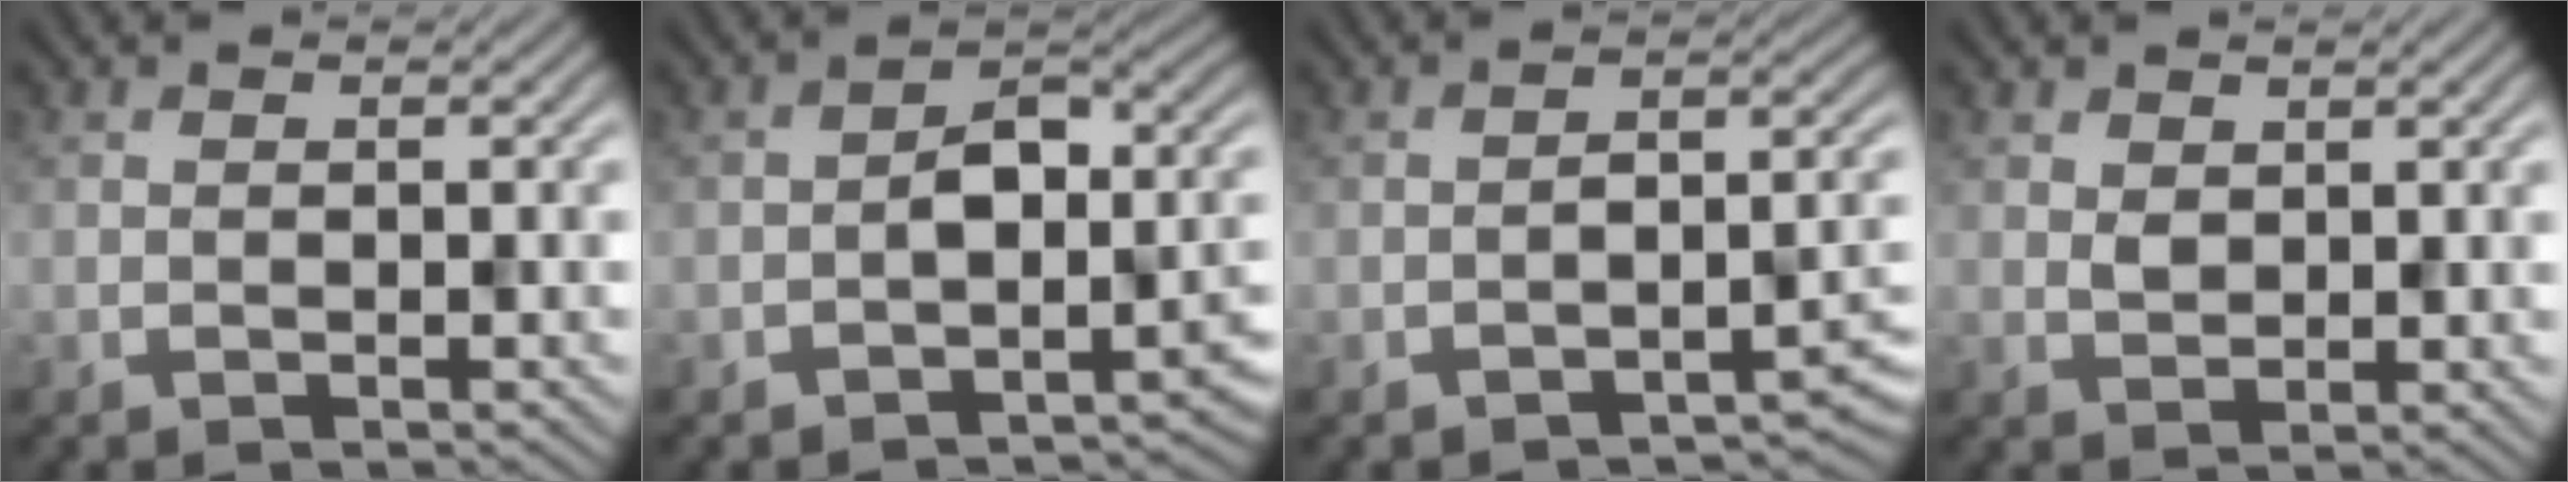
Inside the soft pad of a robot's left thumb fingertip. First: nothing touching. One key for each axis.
{"total": 7.5, "fx": -2.4, "fy": 4.5, "fz": 5.4, "tx": -0.061, "ty": -0.005, "tz": -0.045}
{"total": 4.6, "fx": -2.8, "fy": 1.7, "fz": 3.3, "tx": -0.039, "ty": 0.004, "tz": -0.044}
{"total": 1.4, "fx": 1.0, "fy": 0.9, "fz": 0.5, "tx": -0.012, "ty": -0.002, "tz": 0.022}